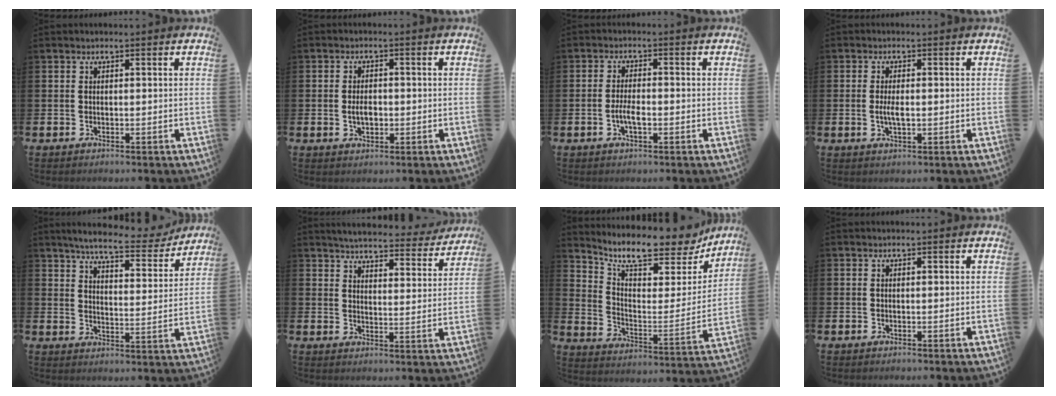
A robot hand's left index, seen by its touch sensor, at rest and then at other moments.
{"total": 3.0, "force": [-0.2, 1.8, 2.3], "torque": [-0.028, -0.002, -0.009]}
{"total": 2.8, "force": [-0.8, 1.1, 2.5], "torque": [-0.046, 0.003, -0.015]}
{"total": 2.7, "force": [-0.1, 1.1, 2.4], "torque": [-0.046, 0.001, -0.003]}
{"total": 7.1, "force": [6.5, 1.1, 2.7], "torque": [-0.066, -0.039, 0.110]}
{"total": 4.9, "force": [4.7, 0.7, 1.1], "torque": [-0.031, -0.035, 0.078]}
{"total": 9.9, "force": [8.9, 2.3, 3.7], "torque": [-0.103, -0.066, 0.152]}
{"total": 0.0}